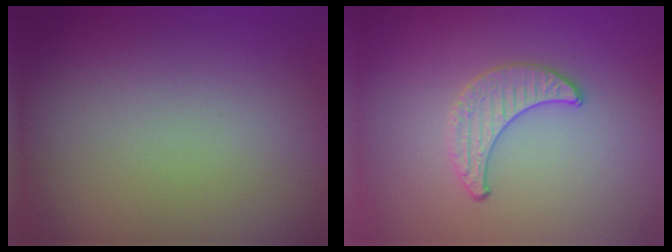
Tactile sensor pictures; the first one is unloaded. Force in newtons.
{"total": 1.5, "press": 1.5, "slide": 0.1}